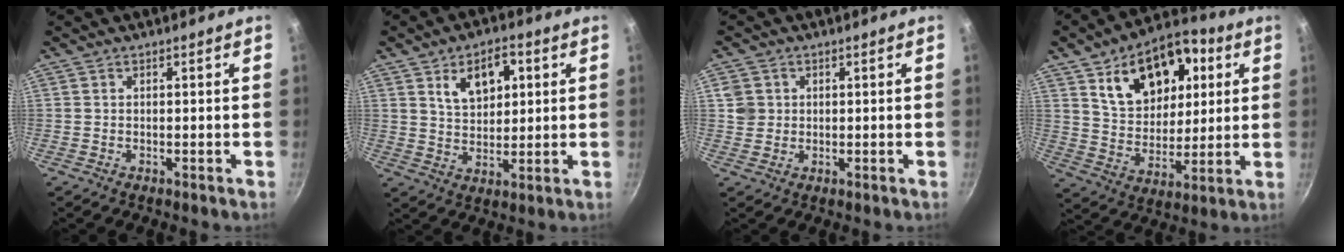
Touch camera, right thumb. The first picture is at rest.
{"total": 9.3, "force": [3.6, 5.6, 6.5], "torque": [-0.076, -0.011, 0.062]}
{"total": 3.5, "force": [0.9, 3.2, 0.9], "torque": [-0.003, -0.001, 0.017]}
{"total": 19.2, "force": [7.5, 12.2, 12.7], "torque": [-0.148, -0.010, 0.126]}